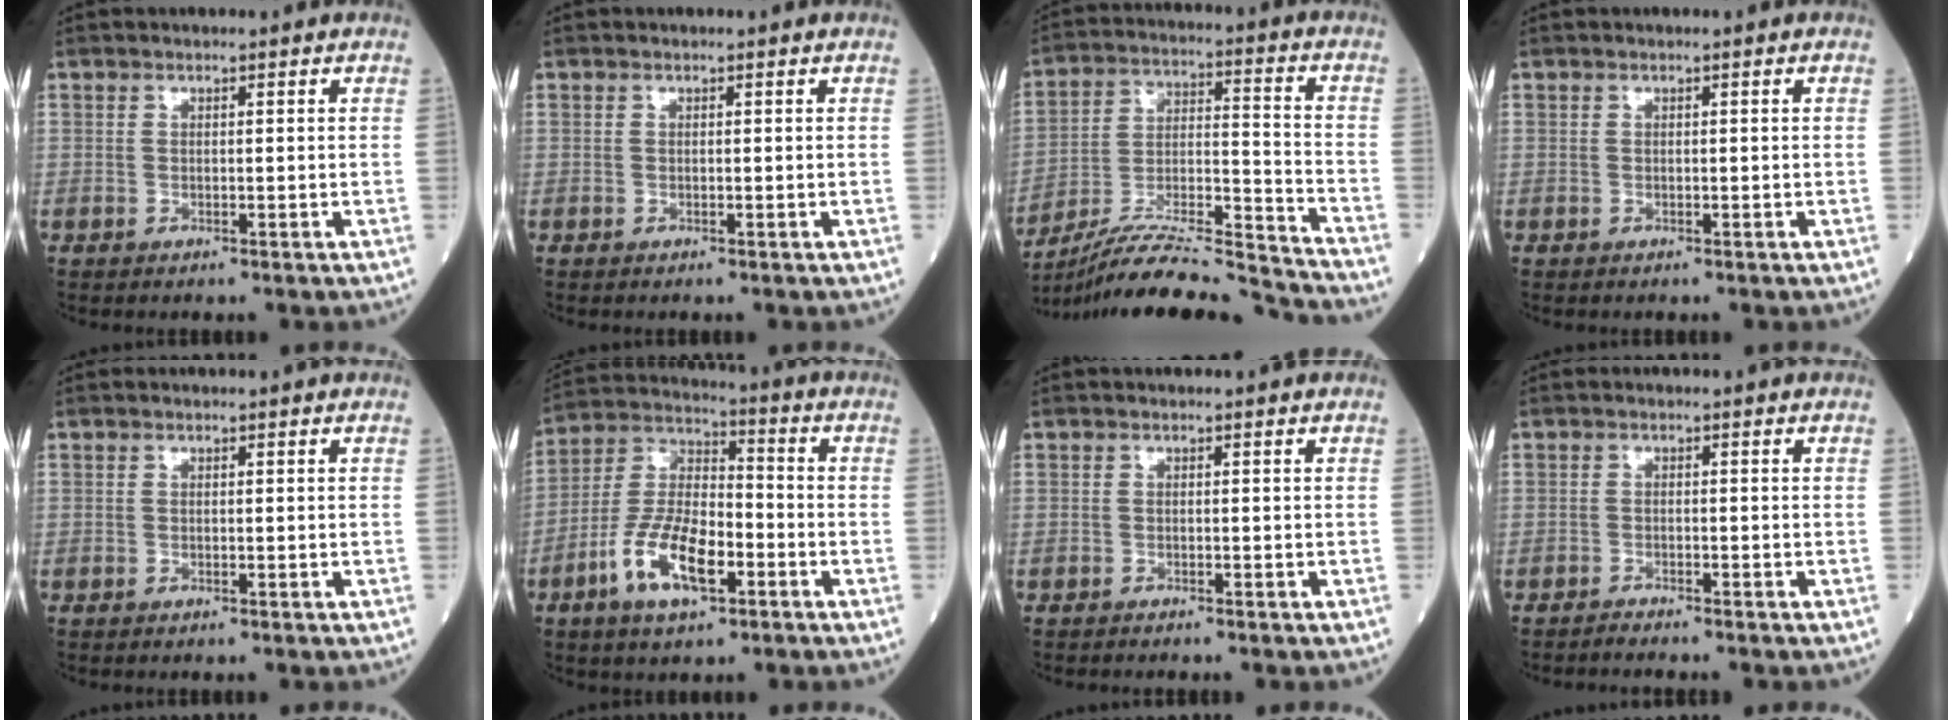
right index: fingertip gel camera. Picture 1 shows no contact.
{"total": 0.0}
{"total": 20.6, "force": [-19.5, -0.9, 6.4], "torque": [-0.129, -0.006, -0.322]}
{"total": 0.0}
{"total": 0.0}
{"total": 12.7, "force": [-5.3, 4.9, 10.4], "torque": [-0.217, 0.006, -0.098]}
{"total": 1.1, "force": [-1.0, 0.0, 0.4], "torque": [-0.004, 0.000, -0.012]}
{"total": 1.7, "force": [-1.6, -0.3, 0.3], "torque": [-0.006, -0.002, -0.025]}